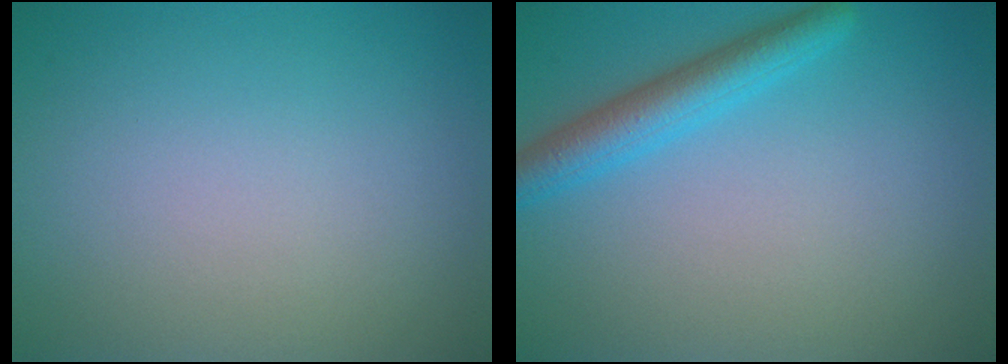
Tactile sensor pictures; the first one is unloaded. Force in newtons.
{"total": 3.5, "press": 3.5, "slide": 0.3}